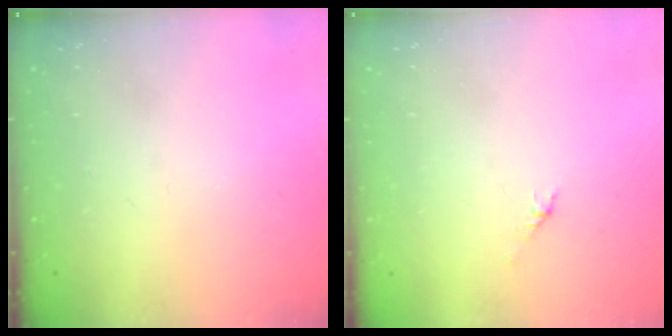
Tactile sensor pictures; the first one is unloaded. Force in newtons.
{"total": 1.5, "press": 1.4, "slide": 0.5}